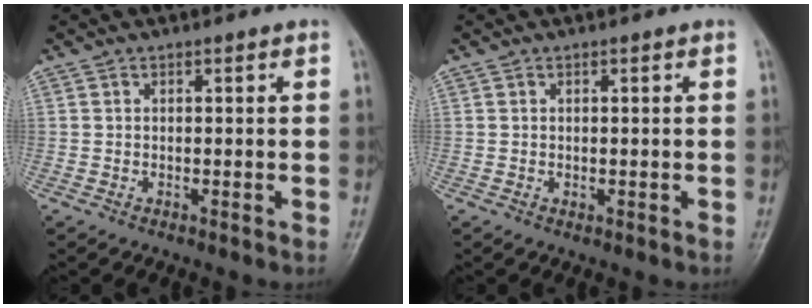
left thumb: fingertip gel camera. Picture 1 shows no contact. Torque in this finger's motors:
{"motor_torque": [-0.10, -0.01, 0.08, 0.00, 0.01]}